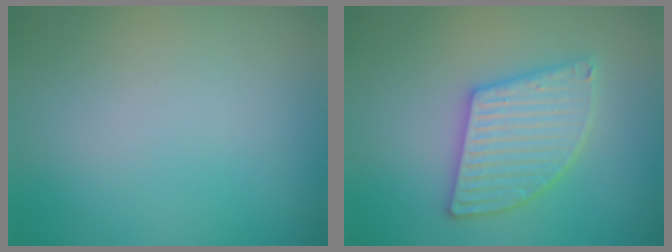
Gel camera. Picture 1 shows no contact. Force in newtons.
{"total": 5.2, "press": 5.2, "slide": 0.5}